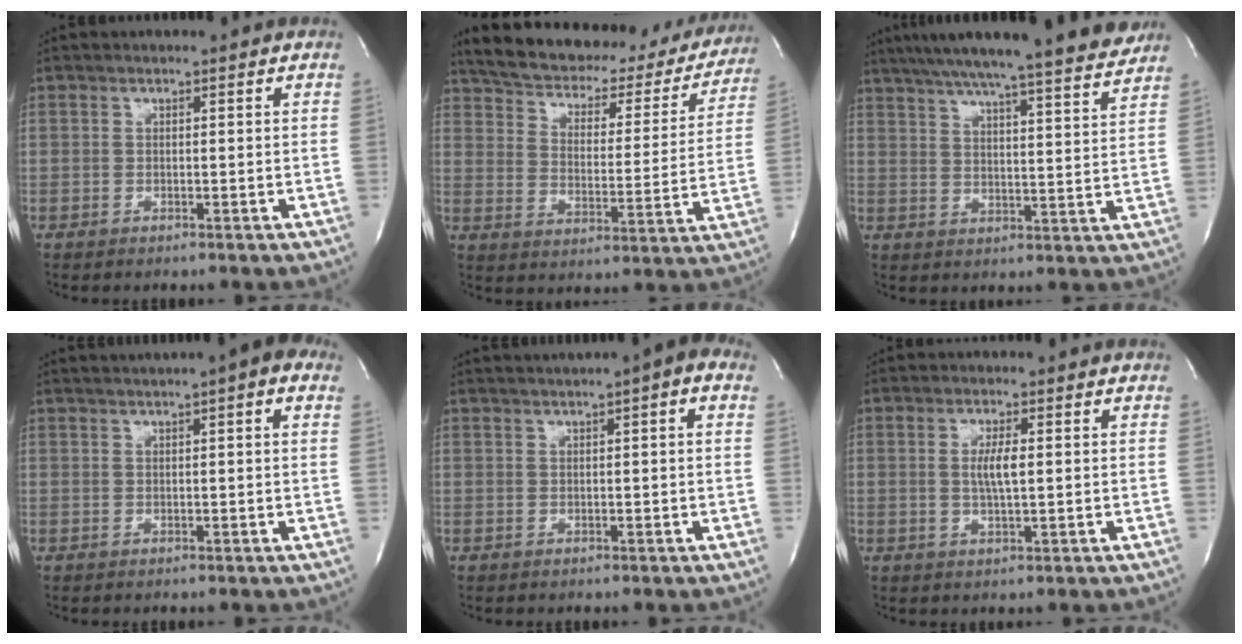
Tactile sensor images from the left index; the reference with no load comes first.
{"total": 26.8, "force": [23.2, 8.8, 10.1], "torque": [-0.162, -0.009, 0.295]}
{"total": 20.7, "force": [18.3, 0.7, 9.7], "torque": [-0.153, -0.012, 0.244]}
{"total": 5.7, "force": [3.1, 0.5, 4.7], "torque": [-0.063, 0.023, 0.039]}
{"total": 5.0, "force": [2.4, 0.4, 4.4], "torque": [-0.061, 0.022, 0.030]}
{"total": 3.6, "force": [0.3, 0.5, 3.6], "torque": [-0.067, -0.005, 0.003]}